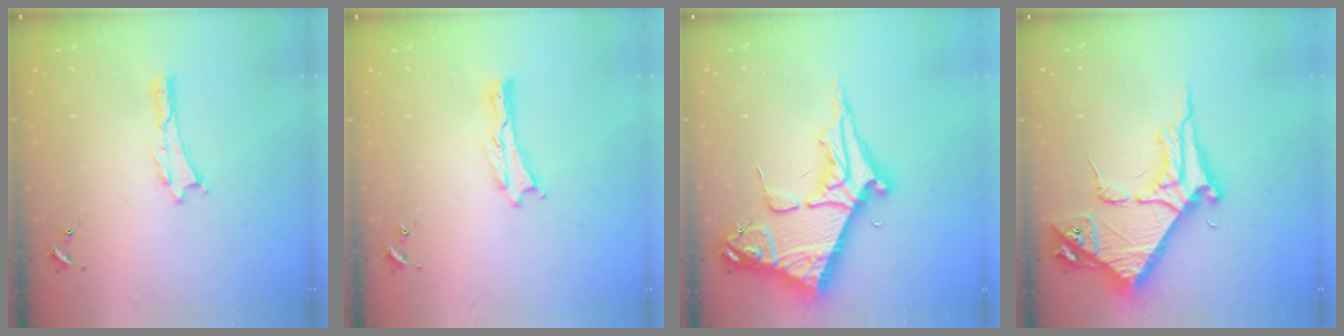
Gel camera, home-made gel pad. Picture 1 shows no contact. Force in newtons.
{"total": 0.0}
{"total": 11.3, "press": 11.2, "slide": 1.2}
{"total": 8.4, "press": 8.4, "slide": 0.9}